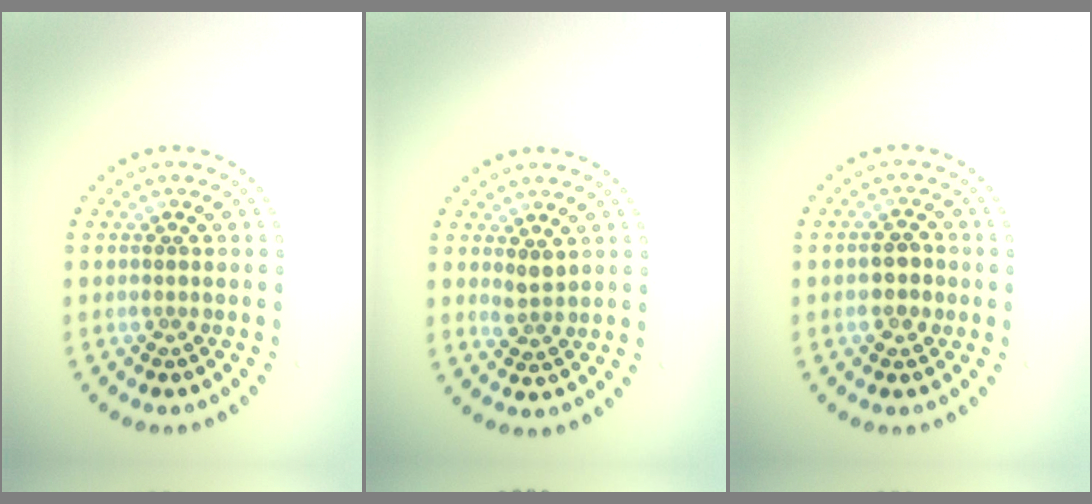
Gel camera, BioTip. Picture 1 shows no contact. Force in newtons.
{"total": 1.5, "press": 1.3, "slide": 0.7}
{"total": 2.5, "press": 2.4, "slide": 0.5}